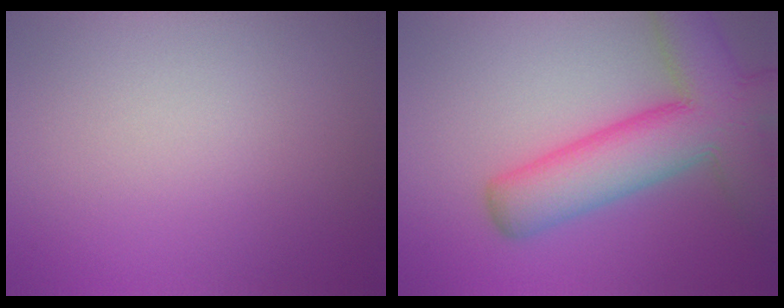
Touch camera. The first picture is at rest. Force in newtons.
{"total": 10.0, "press": 10.0, "slide": 0.6}